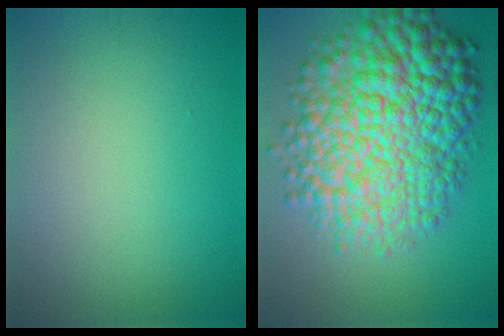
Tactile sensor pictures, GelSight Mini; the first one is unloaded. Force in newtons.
{"total": 13.0, "press": 13.0, "slide": 0.3}